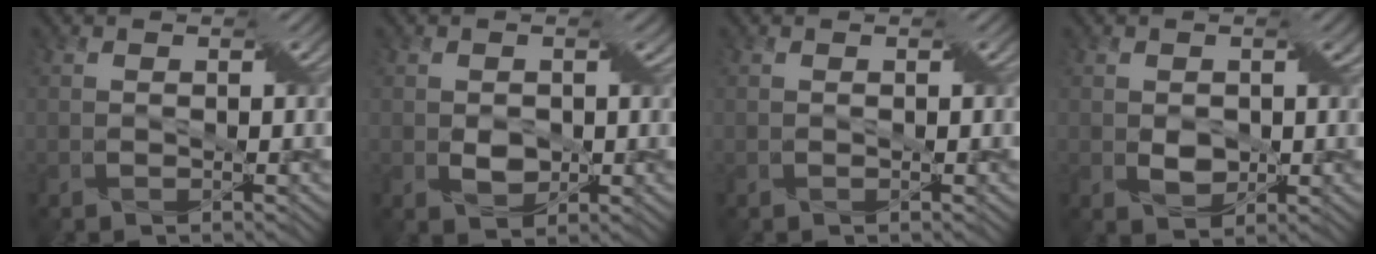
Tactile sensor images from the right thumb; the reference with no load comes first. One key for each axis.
{"total": 2.5, "fx": -0.2, "fy": 2.0, "fz": 1.4, "tx": -0.036, "ty": -0.004, "tz": -0.004}
{"total": 0.0}
{"total": 2.7, "fx": -0.1, "fy": 2.1, "fz": 1.7, "tx": -0.039, "ty": -0.004, "tz": 0.000}